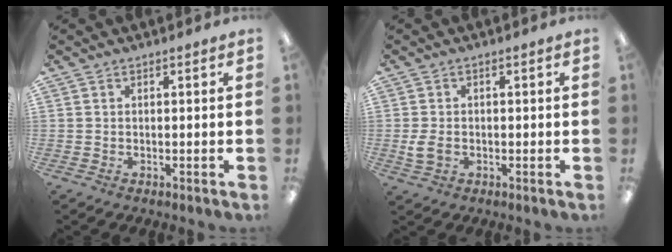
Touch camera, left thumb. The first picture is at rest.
{"total": 3.9, "force": [-0.6, 2.8, 2.5], "torque": [-0.050, 0.000, -0.015]}